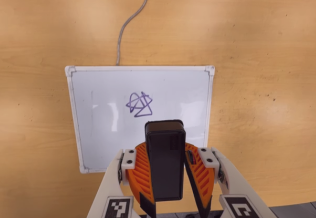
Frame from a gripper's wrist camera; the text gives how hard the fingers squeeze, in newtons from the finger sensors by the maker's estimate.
{"total": 9.8, "left": 10.2, "right": 9.4}